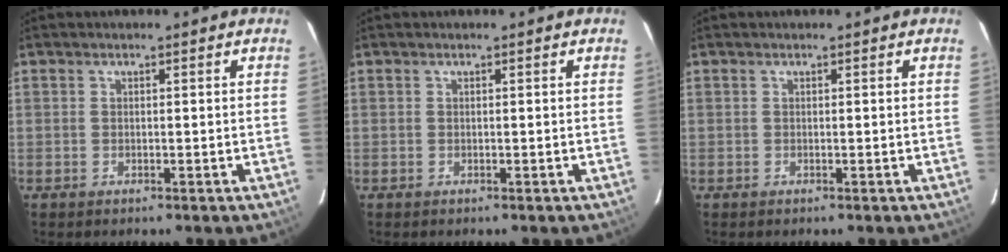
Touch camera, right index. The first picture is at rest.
{"total": 0.0}
{"total": 0.0}